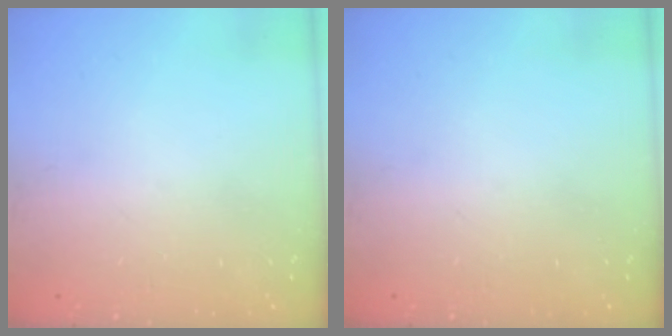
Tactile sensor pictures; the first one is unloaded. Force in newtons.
{"total": 0.0}